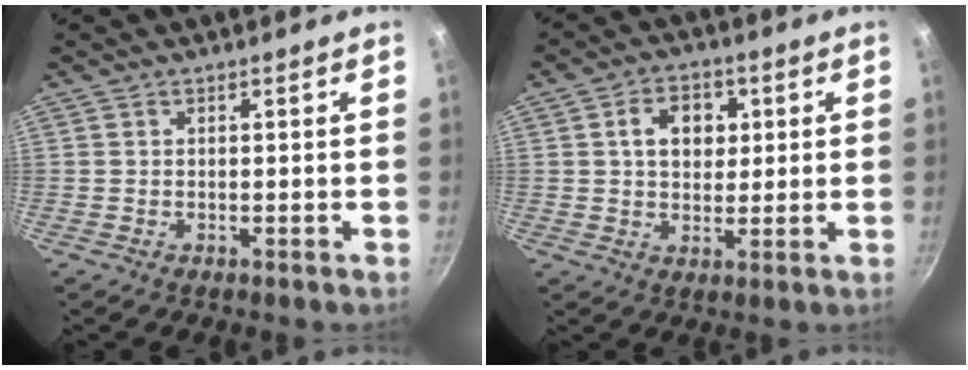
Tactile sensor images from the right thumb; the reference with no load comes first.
{"total": 7.9, "force": [1.9, 5.9, 4.9], "torque": [-0.053, 0.004, 0.025]}